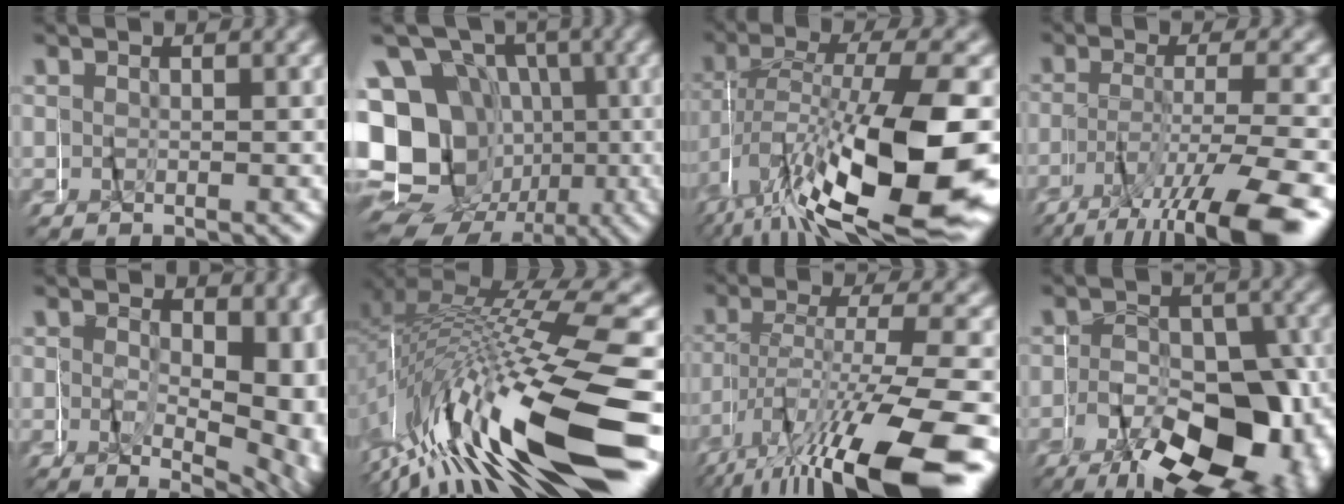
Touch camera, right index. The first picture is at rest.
{"total": 15.4, "force": [-2.6, 13.2, 7.7], "torque": [-0.164, -0.046, -0.050]}
{"total": 13.3, "force": [-4.9, 4.5, 11.5], "torque": [-0.206, -0.014, -0.058]}
{"total": 8.1, "force": [-5.1, 1.2, 6.2], "torque": [-0.102, -0.016, -0.079]}
{"total": 6.1, "force": [-0.6, 3.2, 5.1], "torque": [-0.067, -0.019, -0.007]}
{"total": 13.5, "force": [-5.8, 4.4, 11.4], "torque": [-0.204, -0.008, -0.079]}
{"total": 9.4, "force": [-5.8, 1.1, 7.3], "torque": [-0.116, 0.003, -0.089]}
{"total": 13.7, "force": [-5.9, 8.3, 9.2], "torque": [-0.147, -0.047, -0.075]}